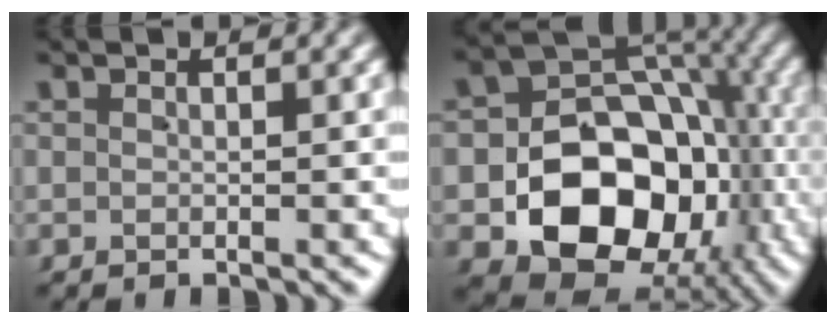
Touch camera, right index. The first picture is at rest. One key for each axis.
{"total": 17.7, "fx": -3.3, "fy": 13.0, "fz": 11.6, "tx": -0.204, "ty": -0.049, "tz": -0.037}